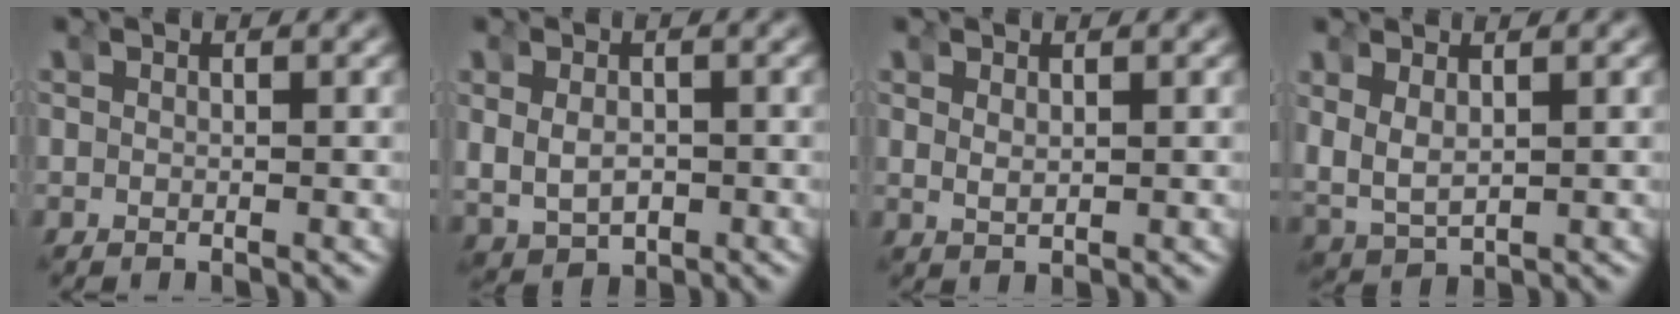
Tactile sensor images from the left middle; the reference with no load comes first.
{"total": 2.9, "force": [-0.1, 2.9, 0.1], "torque": [-0.022, -0.014, 0.005]}
{"total": 1.8, "force": [1.3, -1.2, -0.1], "torque": [0.004, 0.007, 0.026]}
{"total": 3.1, "force": [1.3, 2.8, 0.6], "torque": [-0.055, -0.006, 0.026]}